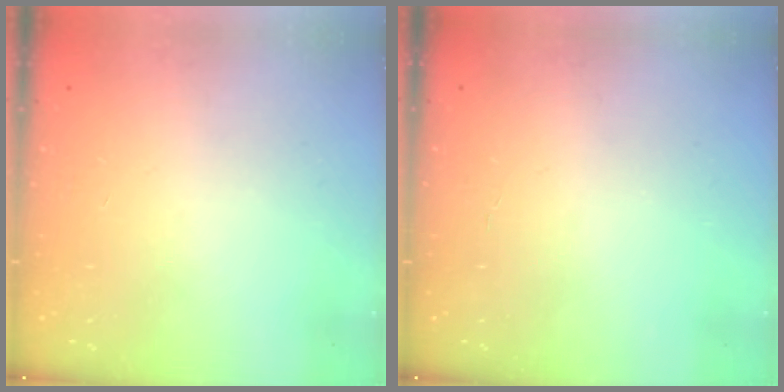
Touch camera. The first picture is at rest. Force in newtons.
{"total": 1.9, "press": 1.9, "slide": 0.2}